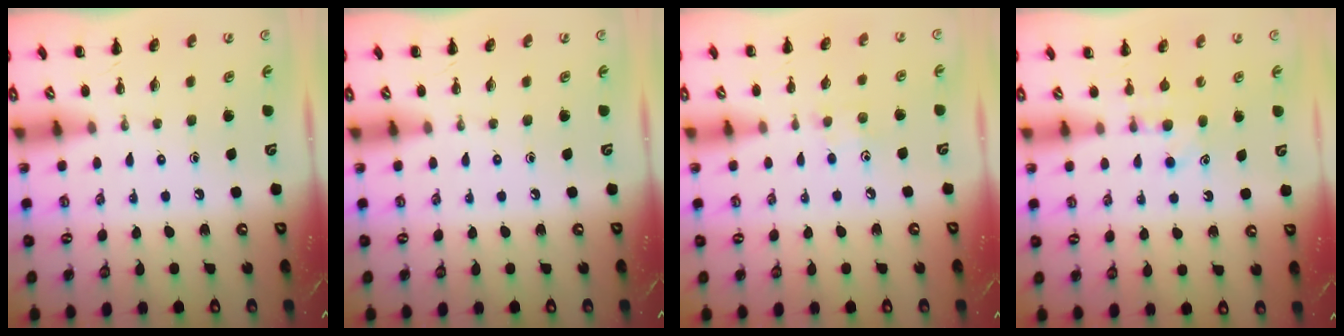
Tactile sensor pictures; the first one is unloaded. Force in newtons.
{"total": 0.0}
{"total": 5.1, "press": 4.9, "slide": 1.3}
{"total": 4.7, "press": 4.5, "slide": 1.4}